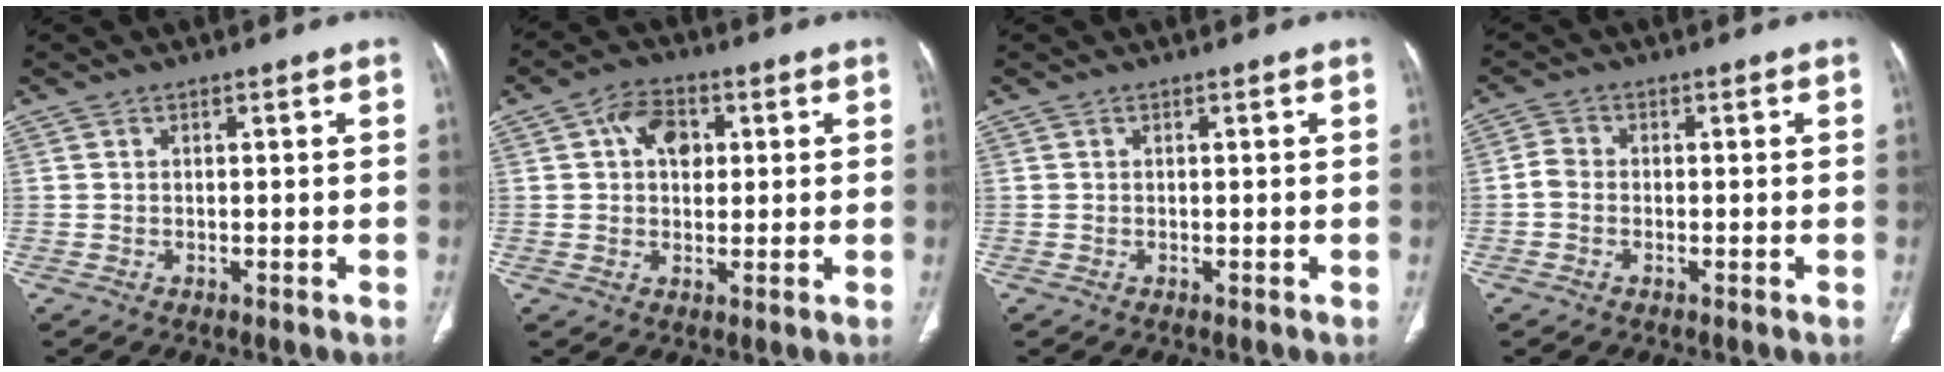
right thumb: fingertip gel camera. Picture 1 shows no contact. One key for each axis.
{"total": 6.9, "fx": 1.9, "fy": 4.8, "fz": 4.5, "tx": -0.047, "ty": 0.004, "tz": 0.026}
{"total": 0.0}
{"total": 2.4, "fx": -0.6, "fy": 1.7, "fz": 1.5, "tx": -0.026, "ty": 0.006, "tz": -0.018}